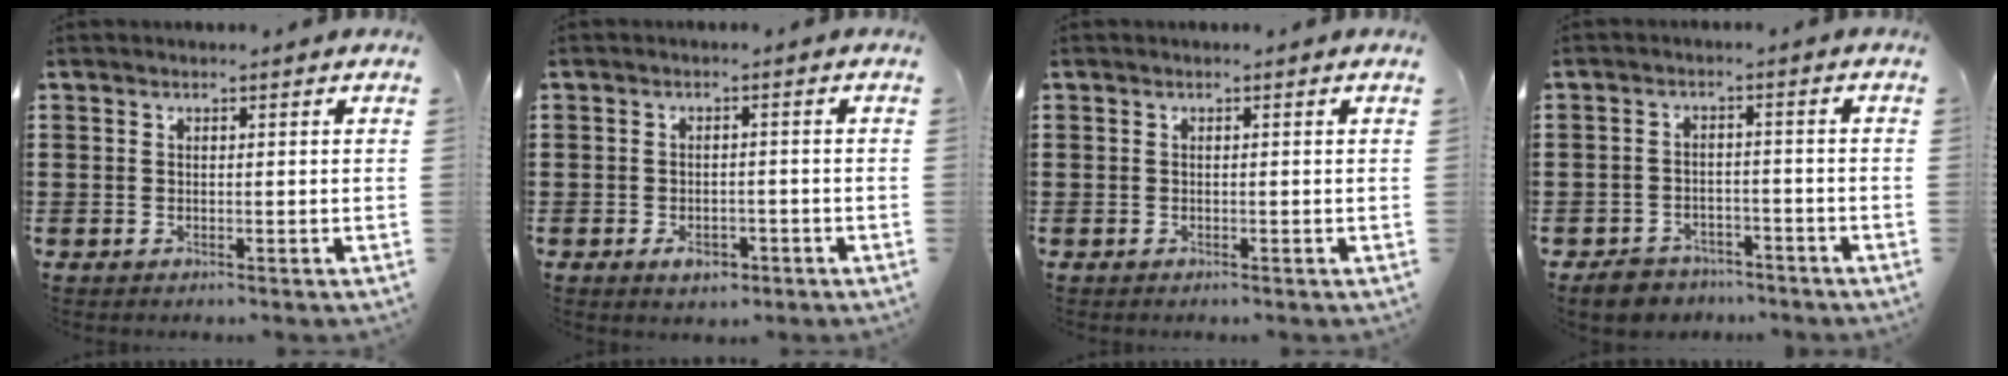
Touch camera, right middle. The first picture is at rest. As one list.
[{"total": 2.7, "force": [-1.7, 1.5, 1.5], "torque": [-0.029, 0.001, -0.031]}, {"total": 0.0}, {"total": 3.6, "force": [-3.4, 1.0, 0.1], "torque": [-0.017, 0.004, -0.075]}]